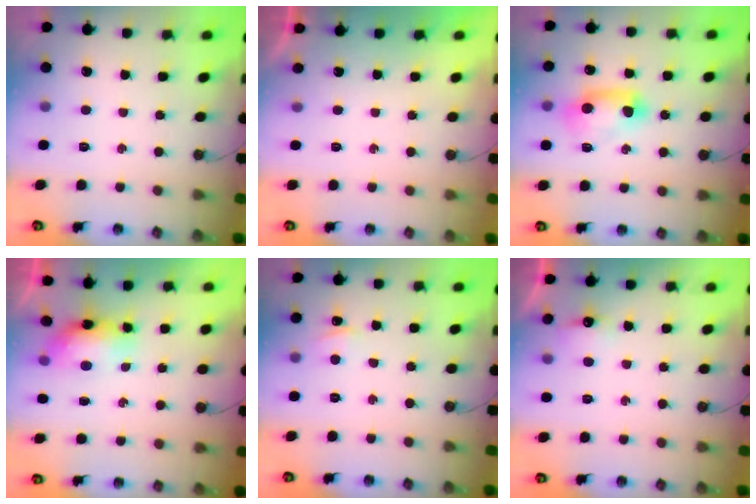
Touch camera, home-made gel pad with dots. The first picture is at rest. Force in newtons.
{"total": 0.0}
{"total": 16.3, "press": 11.7, "slide": 11.3}
{"total": 7.1, "press": 7.1, "slide": 0.7}
{"total": 1.6, "press": 1.5, "slide": 0.2}
{"total": 5.2, "press": 5.1, "slide": 1.0}